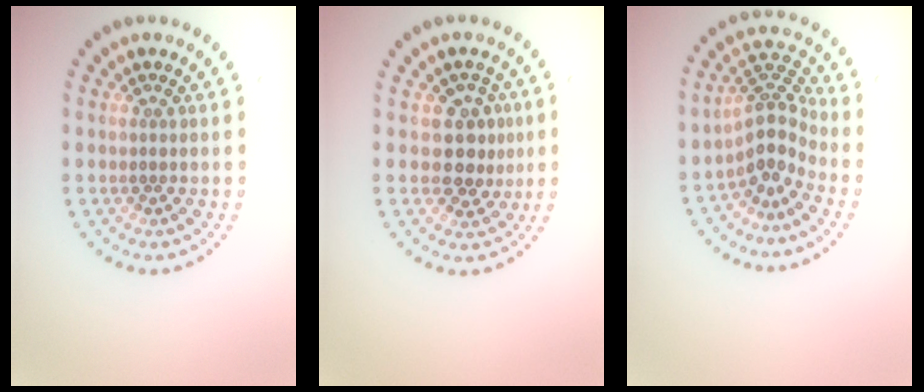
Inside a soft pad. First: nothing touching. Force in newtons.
{"total": 3.0, "press": 2.7, "slide": 1.2}
{"total": 3.7, "press": 2.7, "slide": 2.5}